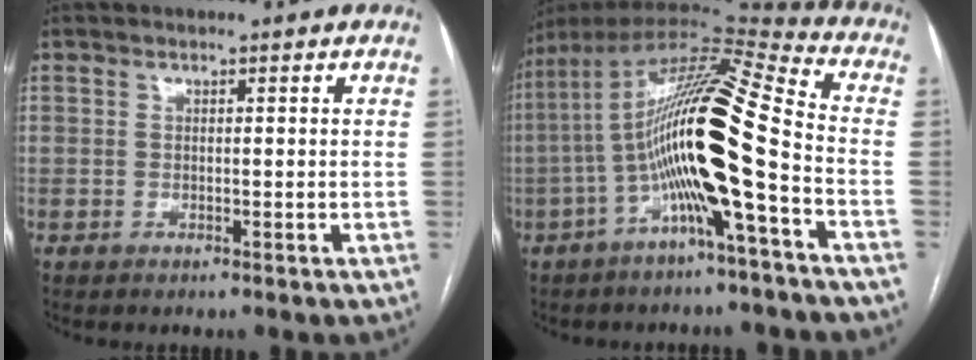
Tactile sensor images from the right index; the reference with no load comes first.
{"total": 18.9, "force": [-4.0, 0.6, 18.5], "torque": [-0.343, 0.021, -0.081]}